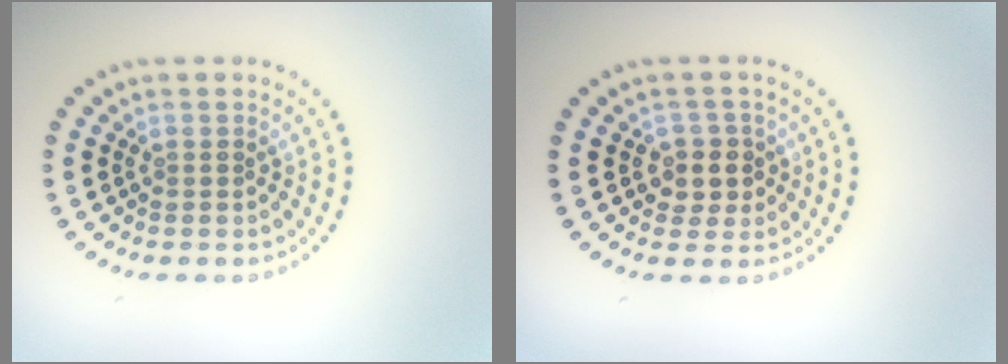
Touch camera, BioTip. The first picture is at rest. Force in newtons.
{"total": 2.3, "press": 2.0, "slide": 1.0}